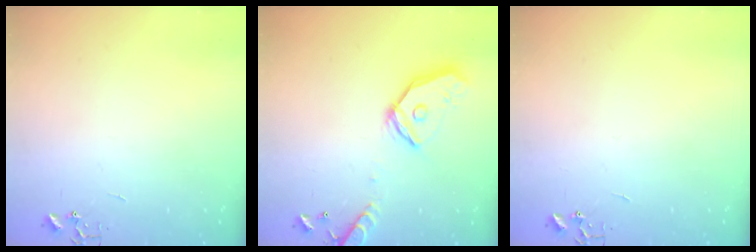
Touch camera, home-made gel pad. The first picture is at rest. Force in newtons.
{"total": 17.6, "press": 17.4, "slide": 2.7}
{"total": 0.0}